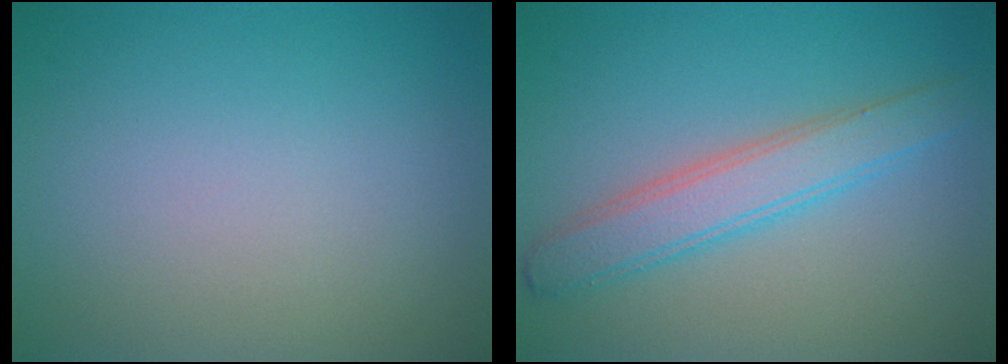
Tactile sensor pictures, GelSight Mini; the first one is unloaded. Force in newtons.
{"total": 3.8, "press": 3.8, "slide": 0.1}